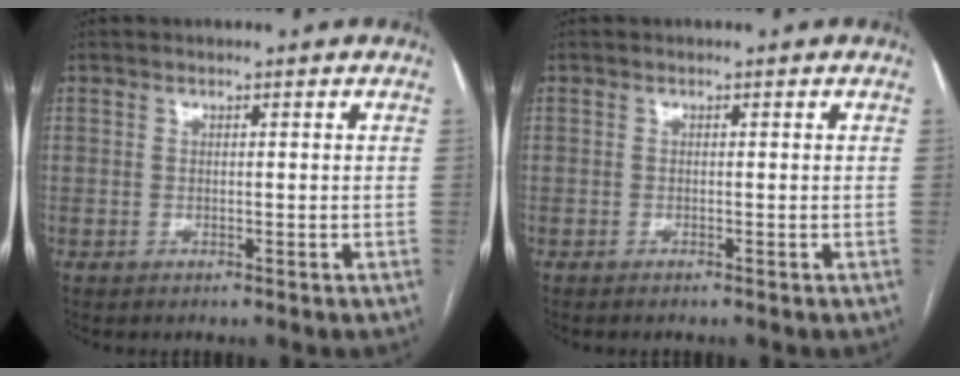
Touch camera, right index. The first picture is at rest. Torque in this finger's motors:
{"motor_torque": [-0.18, -0.14, 0.06, 0.01]}